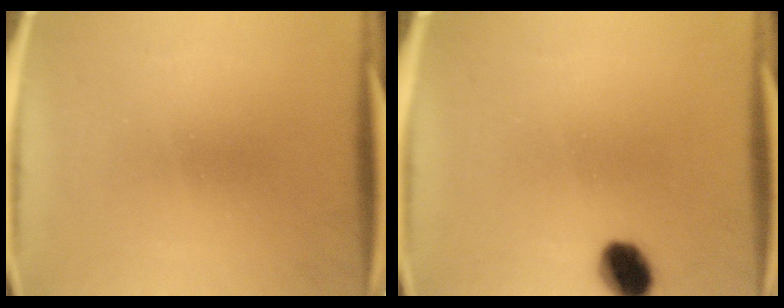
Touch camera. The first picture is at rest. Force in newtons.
{"total": 6.4}